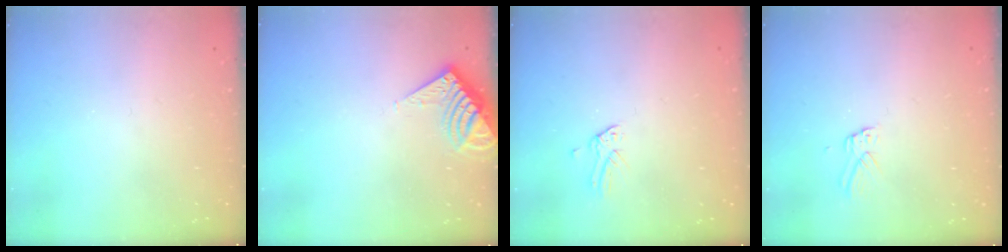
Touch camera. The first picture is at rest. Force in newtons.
{"total": 7.9, "press": 7.9, "slide": 0.3}
{"total": 0.0}
{"total": 2.9, "press": 2.9, "slide": 0.2}